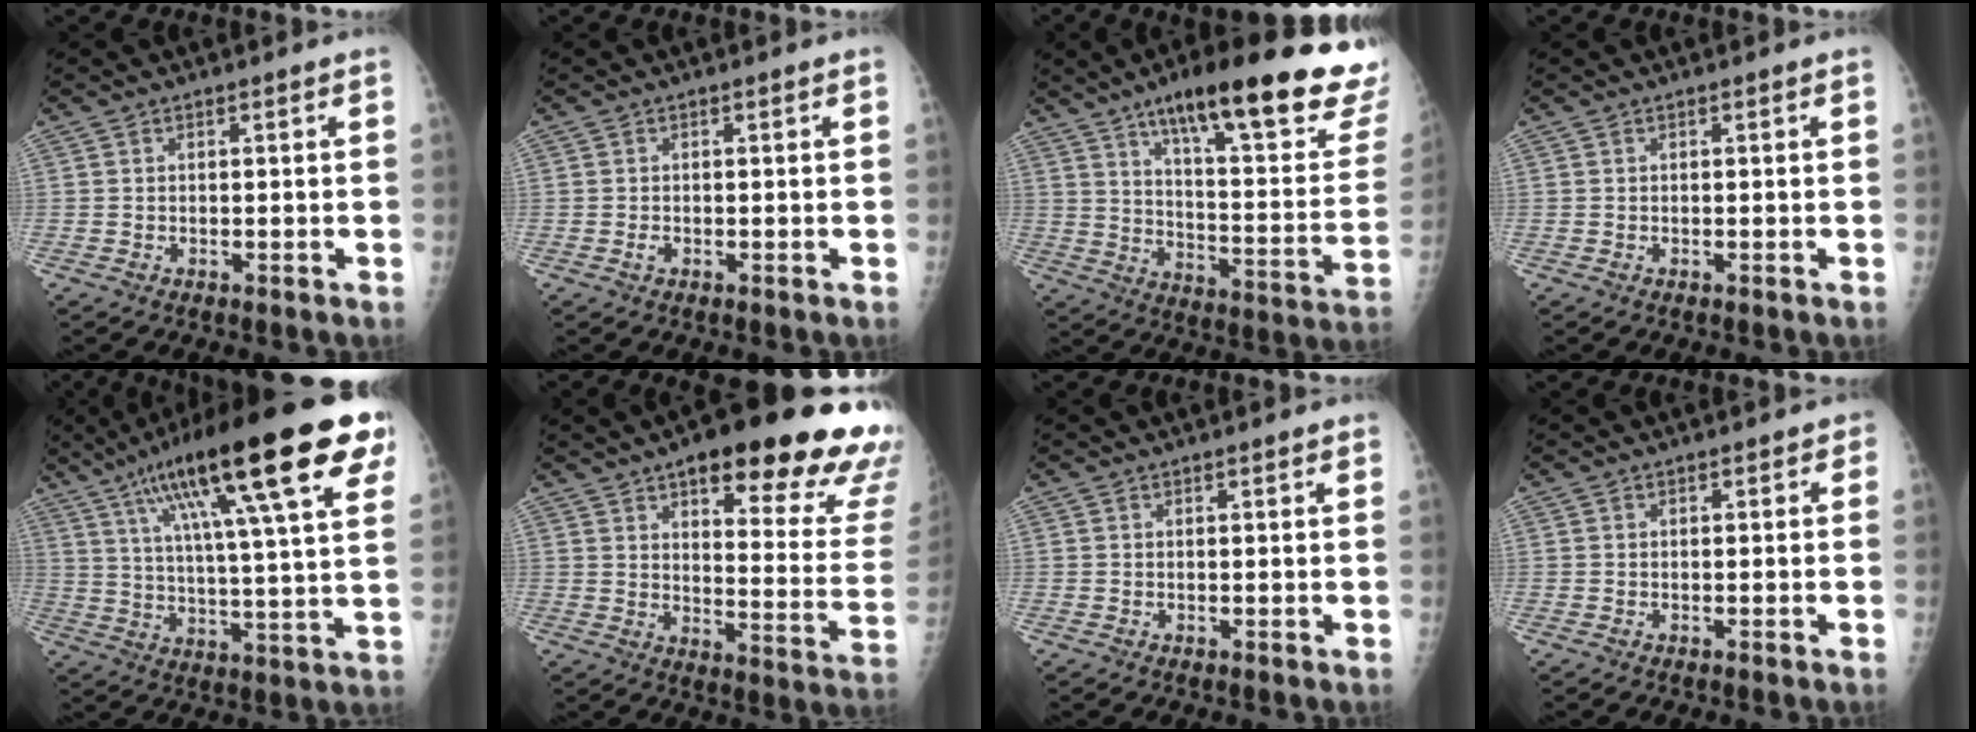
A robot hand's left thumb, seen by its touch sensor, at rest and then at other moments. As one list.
[{"total": 0.8, "force": [-0.3, 0.5, 0.5], "torque": [-0.009, -0.001, -0.006]}, {"total": 30.3, "force": [20.1, 6.6, 21.7], "torque": [-0.258, -0.067, 0.283]}, {"total": 0.0}, {"total": 28.6, "force": [14.6, 5.8, 23.9], "torque": [-0.378, -0.004, 0.226]}, {"total": 26.7, "force": [16.8, 7.2, 19.5], "torque": [-0.201, -0.067, 0.216]}, {"total": 0.9, "force": [0.6, 0.3, 0.6], "torque": [-0.007, -0.001, 0.007]}, {"total": 0.8, "force": [0.2, 0.7, 0.4], "torque": [0.010, 0.003, -0.004]}]